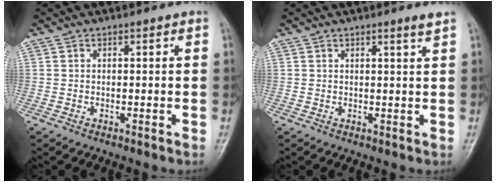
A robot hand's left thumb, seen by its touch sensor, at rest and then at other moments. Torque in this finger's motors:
{"motor_torque": [0.10, -0.06, 0.06, -0.24, 0.02]}